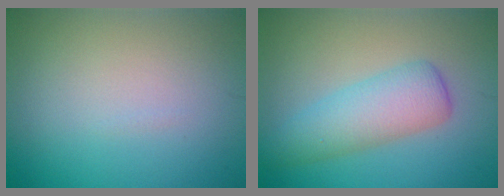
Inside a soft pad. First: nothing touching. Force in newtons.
{"total": 4.5, "press": 4.5, "slide": 0.1}